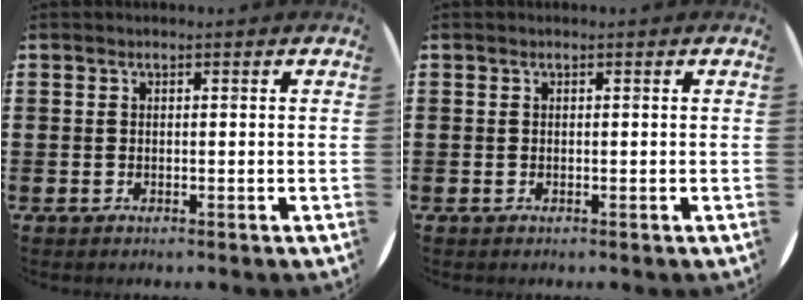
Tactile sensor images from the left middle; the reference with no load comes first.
{"total": 0.0}